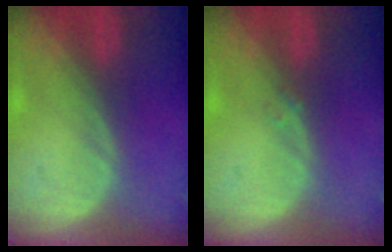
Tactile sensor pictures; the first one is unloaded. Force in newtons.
{"total": 0.8, "press": 0.7, "slide": 0.4}